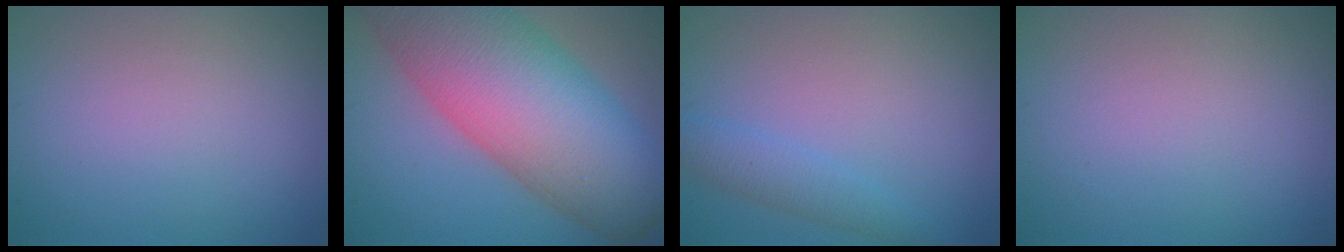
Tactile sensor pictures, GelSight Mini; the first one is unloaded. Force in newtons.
{"total": 15.7, "press": 15.7, "slide": 0.8}
{"total": 2.3, "press": 2.3, "slide": 0.0}
{"total": 0.0}